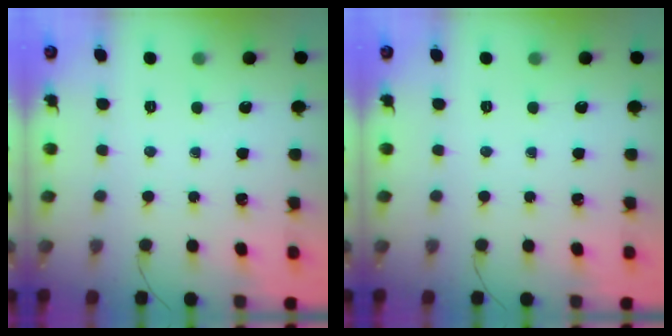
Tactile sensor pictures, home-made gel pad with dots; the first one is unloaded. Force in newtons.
{"total": 0.0}